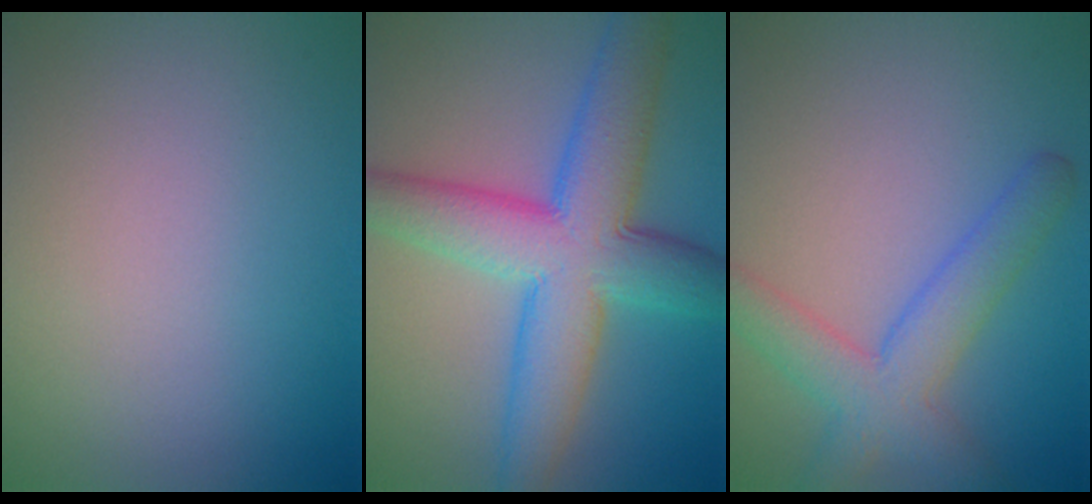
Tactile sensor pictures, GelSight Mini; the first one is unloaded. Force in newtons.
{"total": 9.8, "press": 9.8, "slide": 0.3}
{"total": 4.8, "press": 4.8, "slide": 0.2}